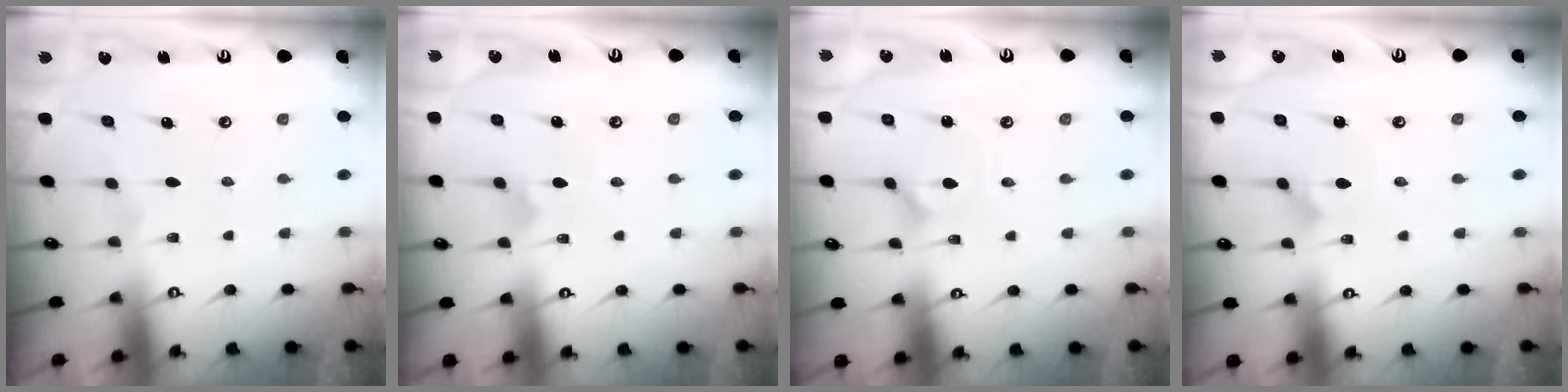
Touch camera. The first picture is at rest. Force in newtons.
{"total": 2.9, "press": 2.9, "slide": 0.1}
{"total": 2.9, "press": 2.8, "slide": 0.4}
{"total": 2.3, "press": 2.3, "slide": 0.1}